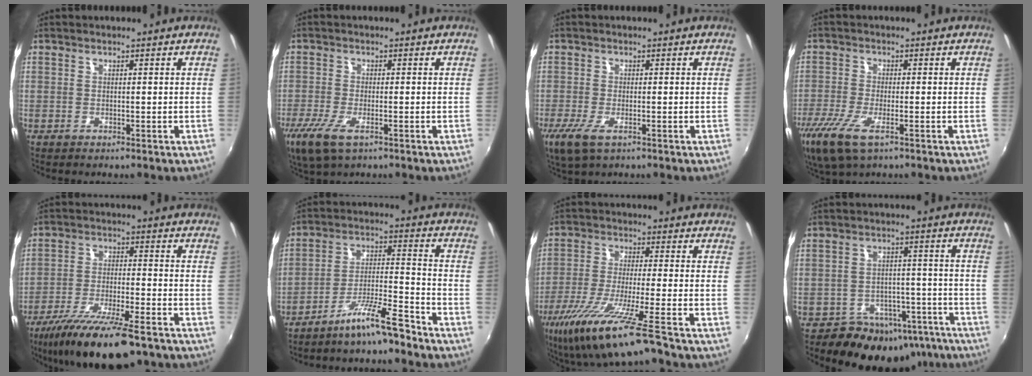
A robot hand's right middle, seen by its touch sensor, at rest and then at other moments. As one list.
[{"total": 8.9, "force": [-5.0, 3.4, 6.5], "torque": [-0.155, -0.036, -0.092]}, {"total": 5.8, "force": [-3.1, 2.2, 4.3], "torque": [-0.099, -0.023, -0.056]}, {"total": 10.9, "force": [-6.4, 3.7, 8.1], "torque": [-0.188, -0.042, -0.120]}, {"total": 16.3, "force": [-12.1, 3.5, 10.4], "torque": [-0.204, -0.038, -0.206]}, {"total": 8.6, "force": [-7.2, 0.2, 4.8], "torque": [-0.097, 0.012, -0.125]}, {"total": 14.5, "force": [-9.7, 0.2, 10.8], "torque": [-0.222, -0.049, -0.174]}, {"total": 15.3, "force": [-11.4, 9.3, 4.4], "torque": [-0.084, 0.033, -0.131]}]